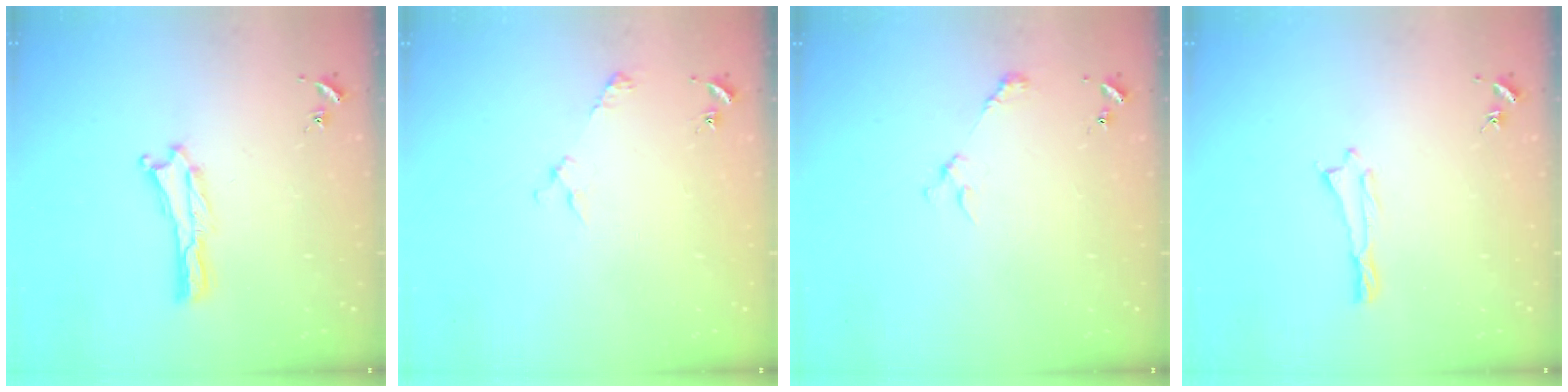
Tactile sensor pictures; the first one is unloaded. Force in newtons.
{"total": 3.3, "press": 3.3, "slide": 0.4}
{"total": 3.7, "press": 3.7, "slide": 0.4}
{"total": 0.0}